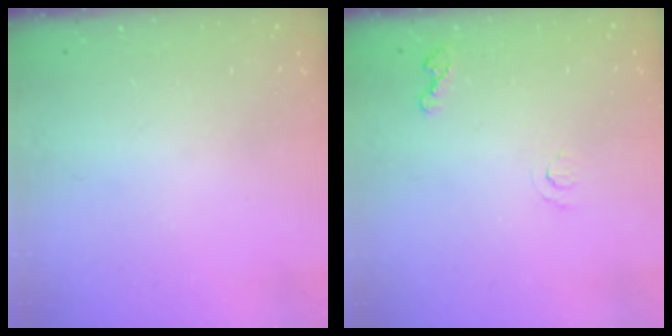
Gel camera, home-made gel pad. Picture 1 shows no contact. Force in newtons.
{"total": 3.7, "press": 3.6, "slide": 0.5}